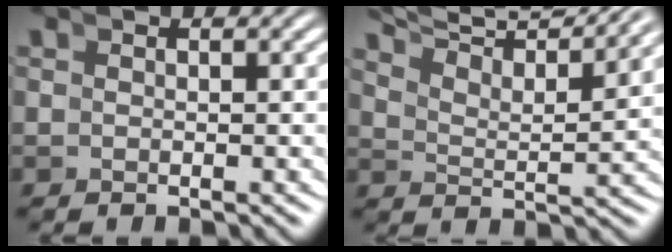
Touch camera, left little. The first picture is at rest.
{"total": 10.4, "force": [9.0, 2.9, 4.3], "torque": [-0.071, 0.041, 0.124]}